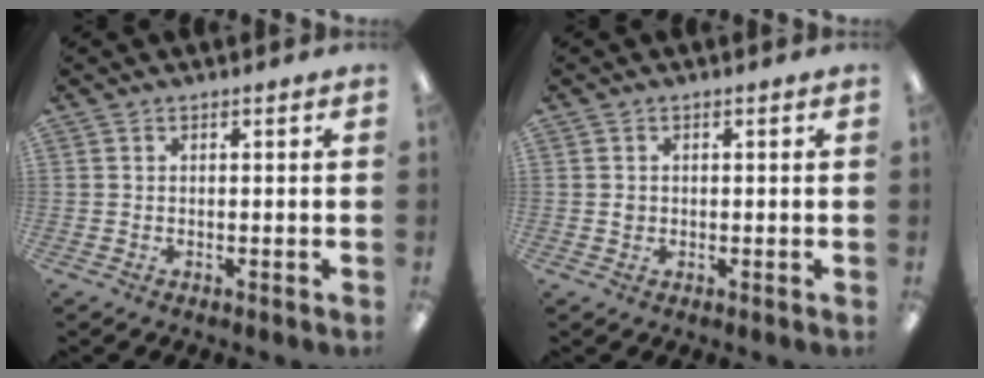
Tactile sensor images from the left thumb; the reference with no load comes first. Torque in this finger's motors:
{"motor_torque": [-0.03, 0.01, -0.02, 0.02, -0.01]}